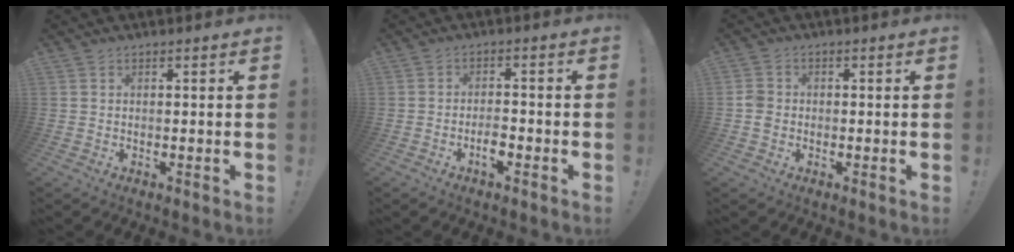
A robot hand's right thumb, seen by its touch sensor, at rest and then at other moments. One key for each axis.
{"total": 3.8, "fx": -2.2, "fy": 1.4, "fz": 2.9, "tx": -0.051, "ty": 0.001, "tz": -0.039}
{"total": 3.6, "fx": -0.9, "fy": 3.0, "fz": 1.8, "tx": -0.035, "ty": 0.008, "tz": -0.015}